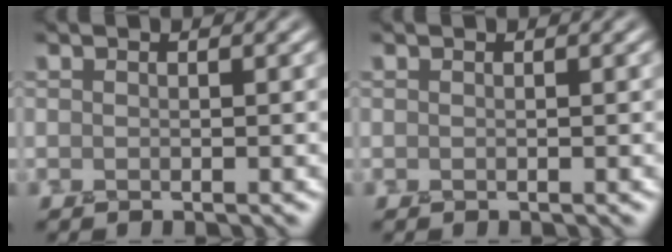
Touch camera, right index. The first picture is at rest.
{"total": 0.0}